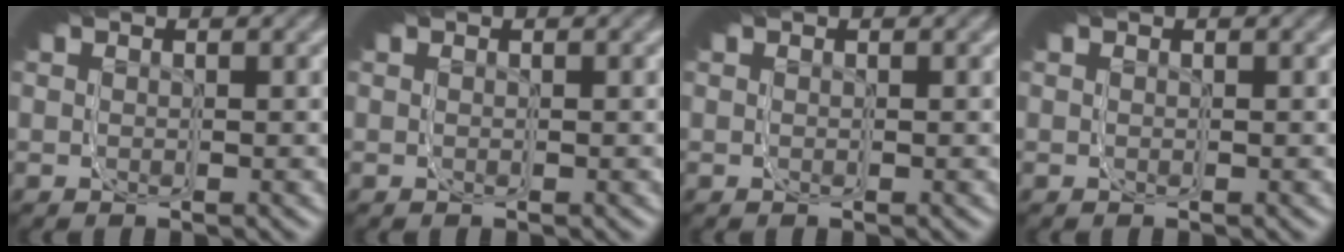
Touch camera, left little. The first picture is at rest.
{"total": 0.0}
{"total": 0.0}
{"total": 0.0}